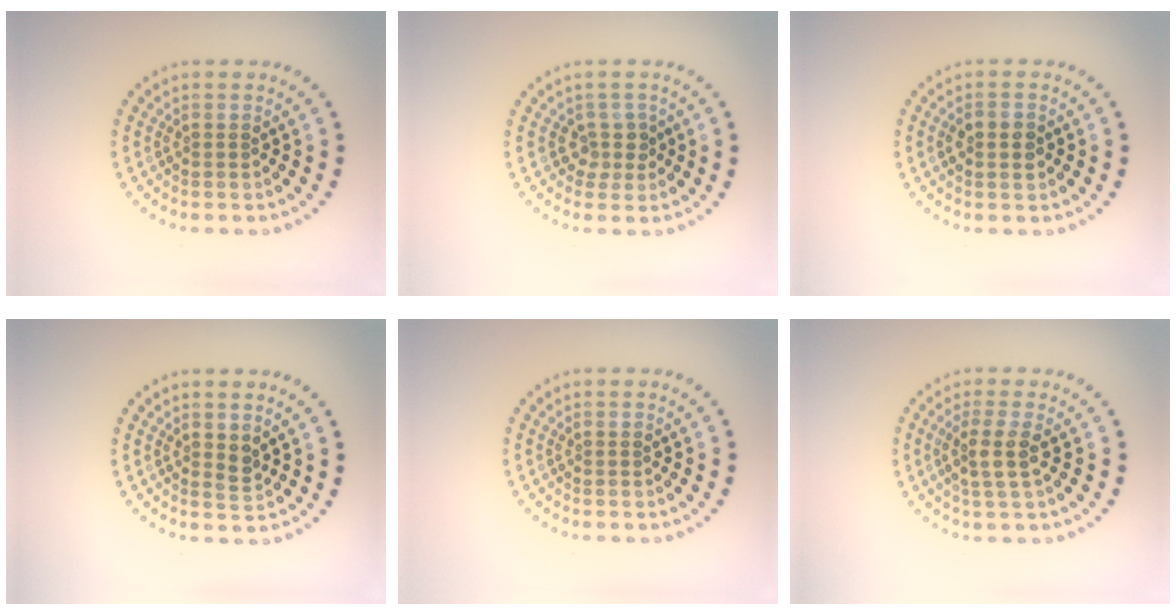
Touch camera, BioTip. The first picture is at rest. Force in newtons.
{"total": 1.9, "press": 1.4, "slide": 1.2}
{"total": 2.6, "press": 2.6, "slide": 0.2}
{"total": 1.1, "press": 1.0, "slide": 0.4}
{"total": 0.0}
{"total": 2.3, "press": 1.9, "slide": 1.2}